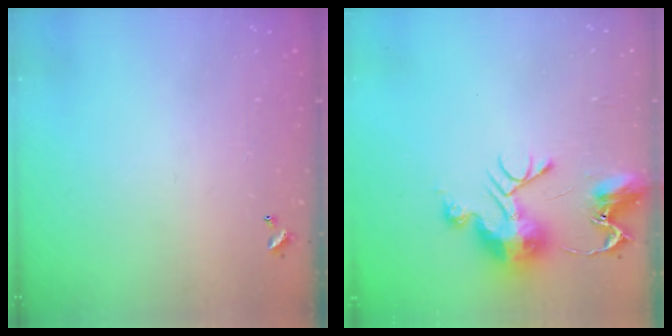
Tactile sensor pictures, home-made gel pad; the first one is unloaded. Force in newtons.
{"total": 11.3, "press": 11.3, "slide": 1.0}